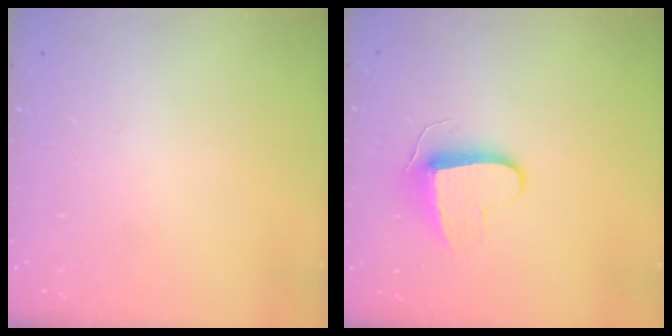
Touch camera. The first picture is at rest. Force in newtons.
{"total": 8.9, "press": 8.9, "slide": 0.1}